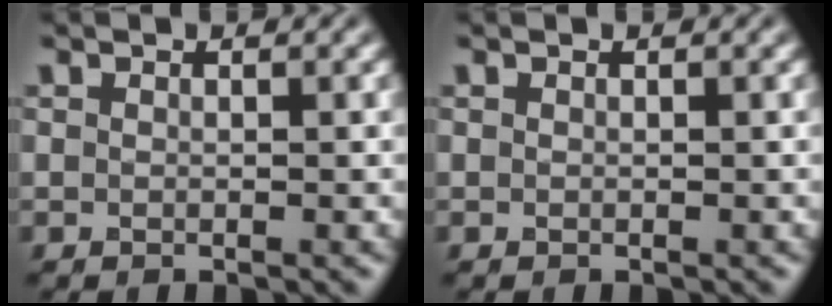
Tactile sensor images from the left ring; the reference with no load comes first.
{"total": 0.0}